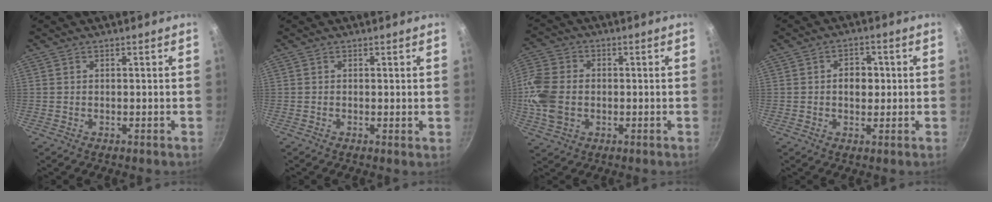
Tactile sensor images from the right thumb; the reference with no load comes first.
{"total": 0.5, "force": [0.1, 0.1, 0.5], "torque": [-0.007, -0.005, -0.001]}
{"total": 12.2, "force": [-1.0, 9.3, 7.8], "torque": [-0.161, 0.009, -0.029]}
{"total": 4.7, "force": [0.2, 3.6, 3.0], "torque": [-0.017, 0.007, 0.000]}